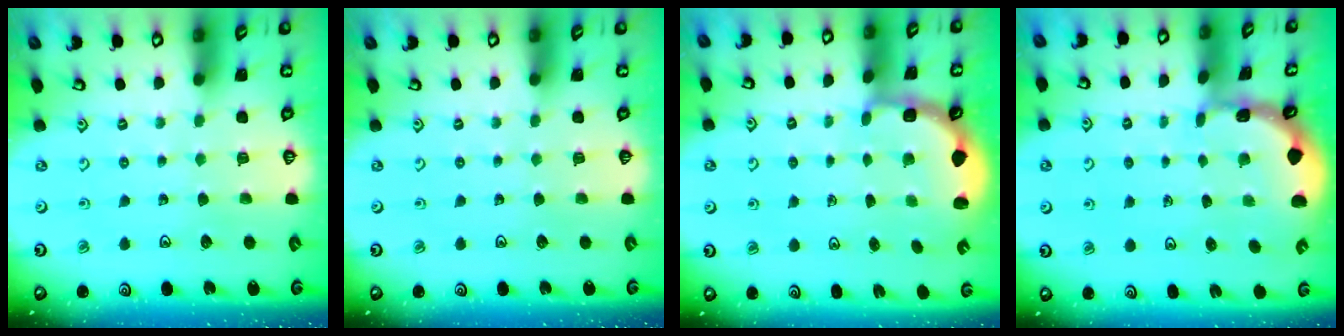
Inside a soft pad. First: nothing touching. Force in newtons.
{"total": 0.0}
{"total": 2.8, "press": 2.2, "slide": 1.7}
{"total": 1.0, "press": 1.0, "slide": 0.2}